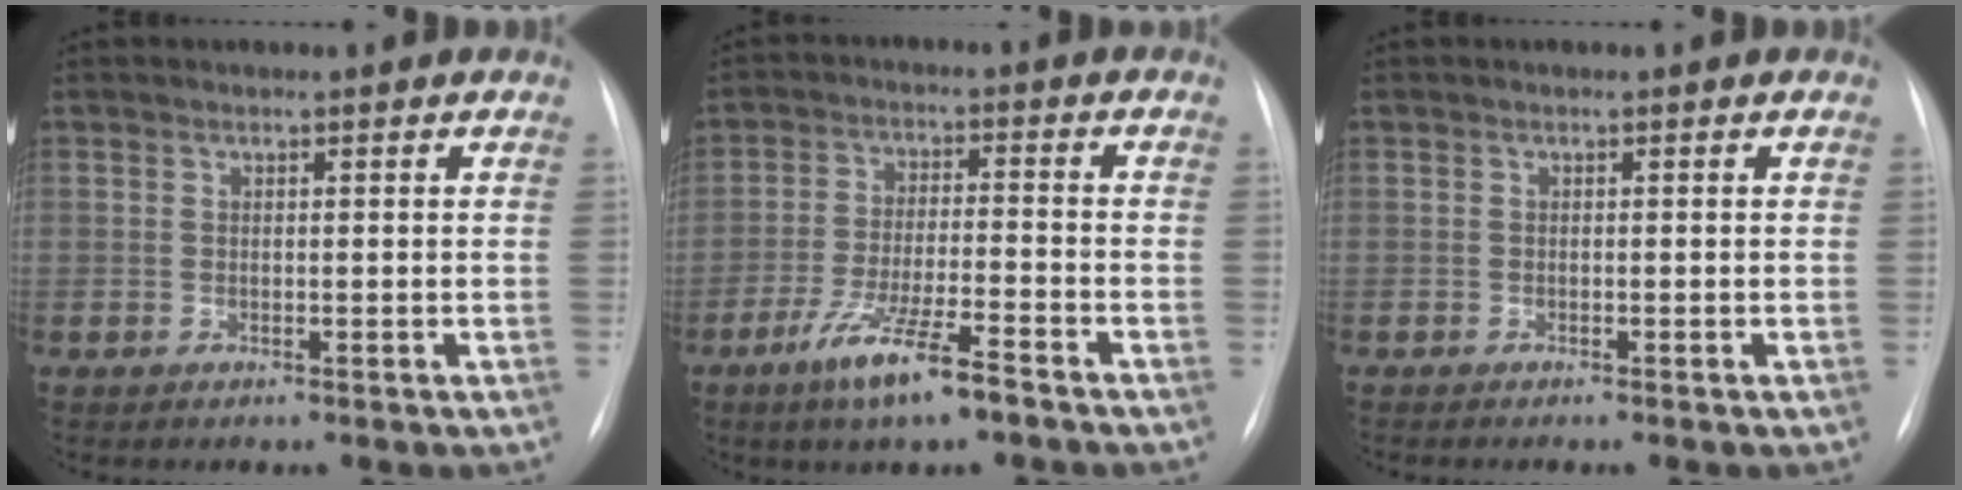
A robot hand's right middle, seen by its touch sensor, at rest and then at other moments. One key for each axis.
{"total": 9.2, "fx": -6.0, "fy": 0.9, "fz": 6.9, "tx": -0.137, "ty": -0.017, "tz": -0.107}
{"total": 0.7, "fx": -0.6, "fy": 0.0, "fz": 0.4, "tx": -0.006, "ty": -0.001, "tz": -0.006}